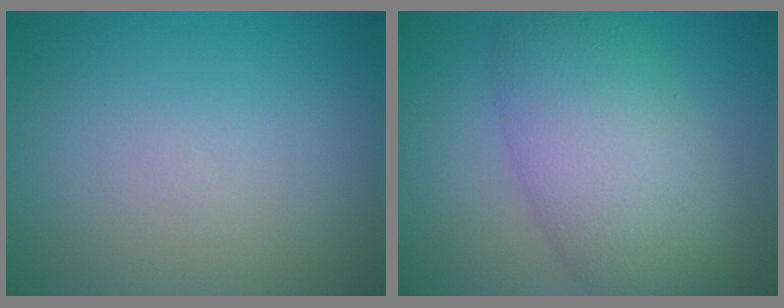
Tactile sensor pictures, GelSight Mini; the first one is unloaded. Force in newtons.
{"total": 8.4, "press": 8.4, "slide": 0.3}